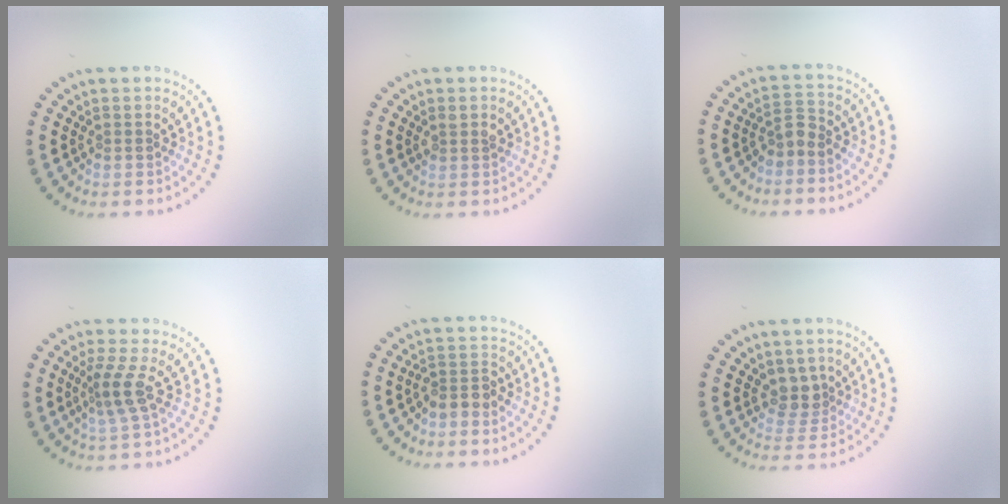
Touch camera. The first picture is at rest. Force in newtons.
{"total": 1.0, "press": 1.0, "slide": 0.2}
{"total": 1.9, "press": 1.4, "slide": 1.2}
{"total": 2.7, "press": 1.9, "slide": 1.9}
{"total": 2.0, "press": 1.7, "slide": 1.0}
{"total": 2.2, "press": 1.7, "slide": 1.5}